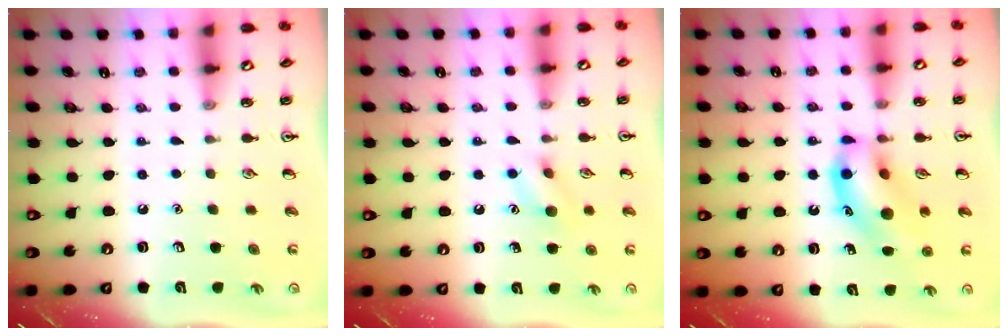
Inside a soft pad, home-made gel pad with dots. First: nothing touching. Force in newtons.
{"total": 7.7, "press": 7.6, "slide": 1.0}
{"total": 14.3, "press": 14.1, "slide": 2.8}